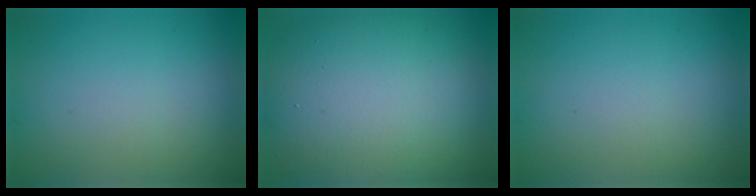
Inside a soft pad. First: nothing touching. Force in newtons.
{"total": 13.7, "press": 13.7, "slide": 0.8}
{"total": 0.0}